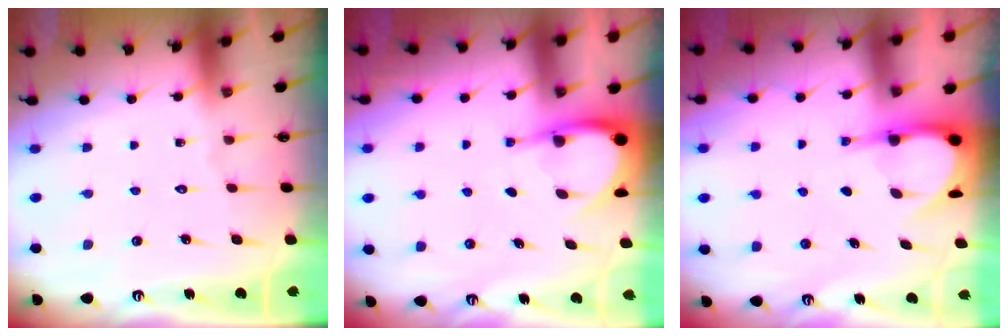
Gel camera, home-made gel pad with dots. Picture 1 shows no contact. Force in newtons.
{"total": 4.8, "press": 4.8, "slide": 0.5}
{"total": 4.8, "press": 4.8, "slide": 0.3}